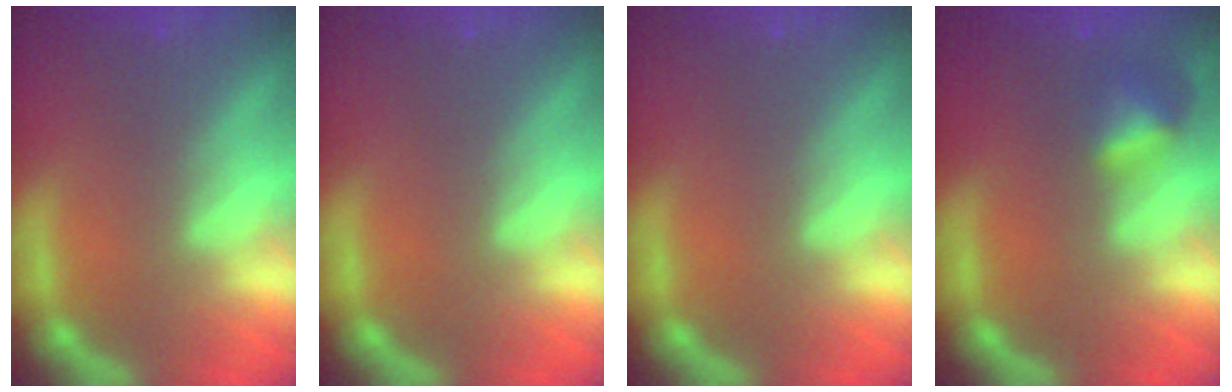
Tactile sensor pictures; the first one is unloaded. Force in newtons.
{"total": 0.0}
{"total": 0.0}
{"total": 2.4}